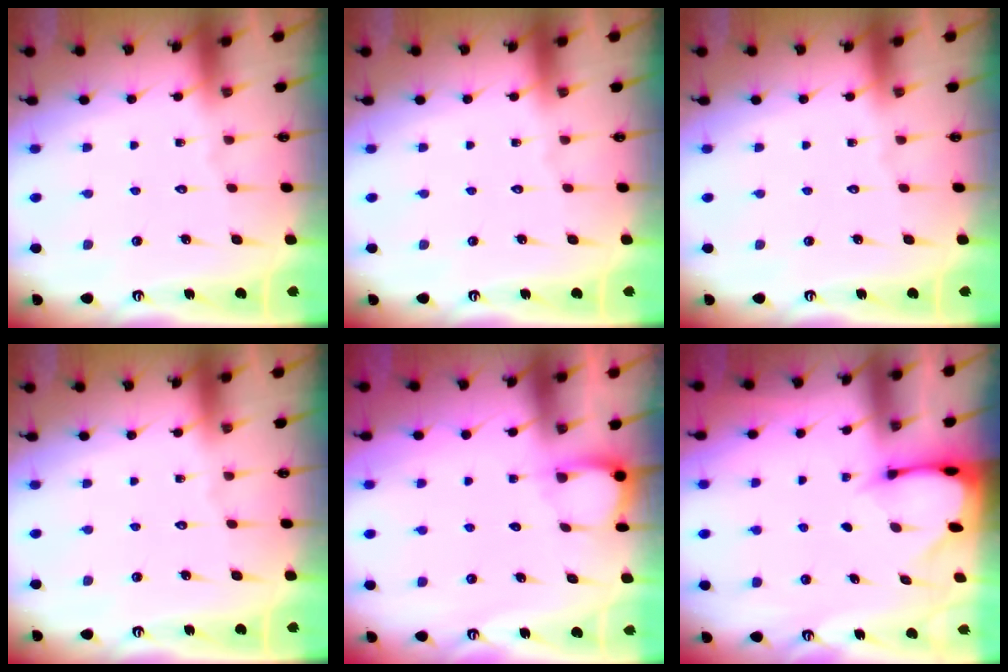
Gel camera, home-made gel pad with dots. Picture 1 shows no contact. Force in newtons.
{"total": 0.0}
{"total": 0.0}
{"total": 0.0}
{"total": 1.9, "press": 1.9, "slide": 0.2}
{"total": 2.5, "press": 2.5, "slide": 0.1}